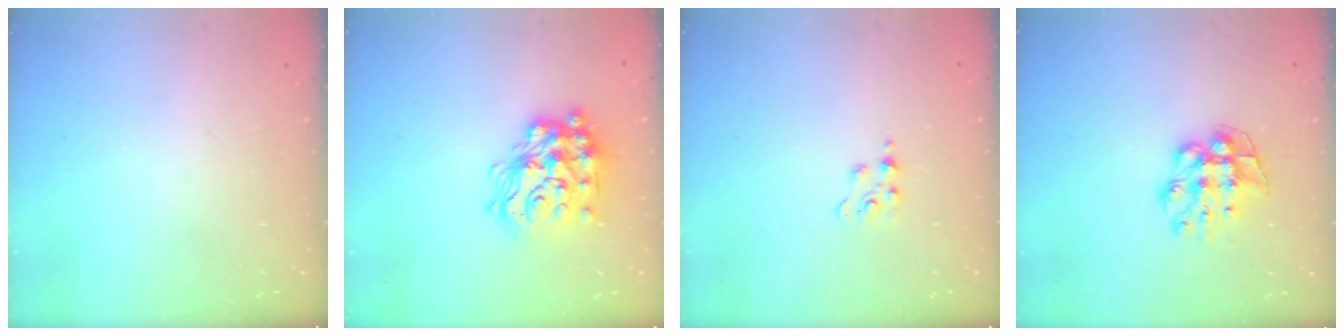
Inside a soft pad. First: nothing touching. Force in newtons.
{"total": 20.2, "press": 20.2, "slide": 1.2}
{"total": 2.8, "press": 2.8, "slide": 0.4}
{"total": 9.6, "press": 9.6, "slide": 0.6}